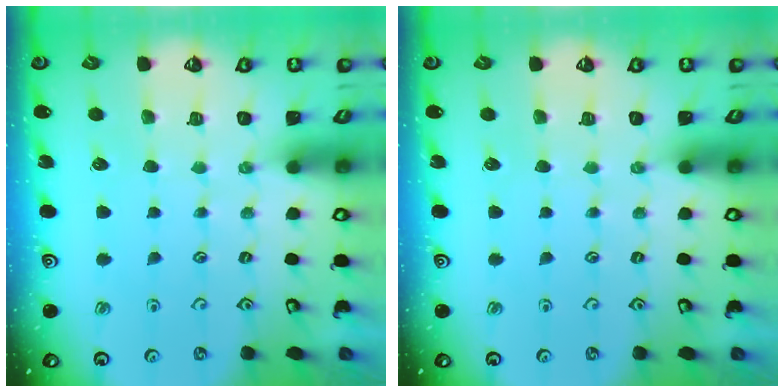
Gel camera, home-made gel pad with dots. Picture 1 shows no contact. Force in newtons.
{"total": 0.0}